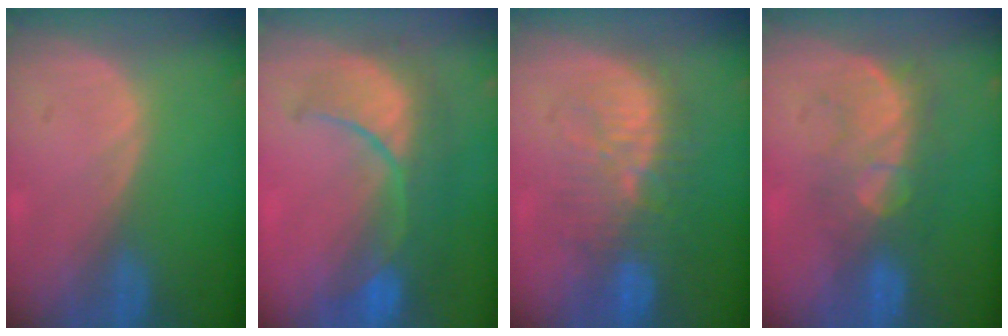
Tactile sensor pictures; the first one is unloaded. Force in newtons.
{"total": 9.7, "press": 9.2, "slide": 3.1}
{"total": 9.6, "press": 9.2, "slide": 2.8}
{"total": 8.2, "press": 7.6, "slide": 2.9}